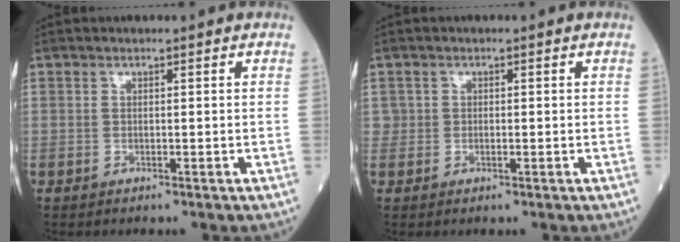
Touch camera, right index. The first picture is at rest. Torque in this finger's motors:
{"motor_torque": [-0.03, -0.04, -0.03, -0.02]}